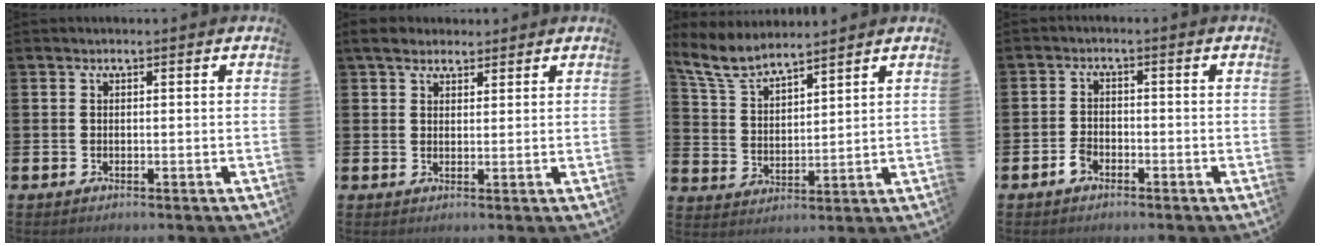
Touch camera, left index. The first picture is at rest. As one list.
[{"total": 4.0, "force": [3.4, 1.8, 1.1], "torque": [-0.012, -0.006, 0.059]}, {"total": 6.8, "force": [6.3, 1.2, 2.2], "torque": [-0.069, -0.030, 0.115]}, {"total": 2.1, "force": [-1.4, 1.2, 0.9], "torque": [-0.023, 0.007, -0.029]}]